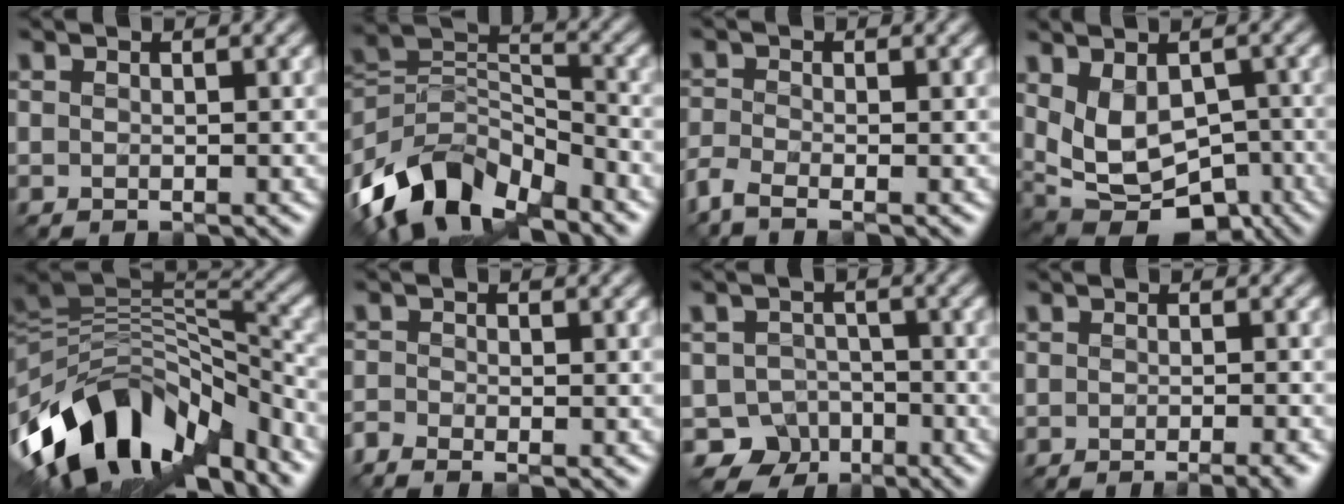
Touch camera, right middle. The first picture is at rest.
{"total": 10.9, "force": [-7.5, 5.2, 5.8], "torque": [-0.100, 0.005, -0.154]}
{"total": 2.2, "force": [-1.7, 0.5, 1.2], "torque": [-0.037, -0.005, -0.049]}
{"total": 7.7, "force": [-0.8, 4.9, 5.8], "torque": [-0.103, -0.016, 0.000]}
{"total": 13.4, "force": [-7.1, 7.0, 9.0], "torque": [-0.171, 0.016, -0.122]}
{"total": 1.6, "force": [-1.5, 0.2, 0.5], "torque": [-0.015, -0.006, -0.041]}
{"total": 4.2, "force": [-2.7, 3.2, 0.8], "torque": [0.003, -0.003, -0.046]}
{"total": 2.4, "force": [-1.6, 0.1, 1.7], "torque": [-0.023, -0.005, -0.026]}